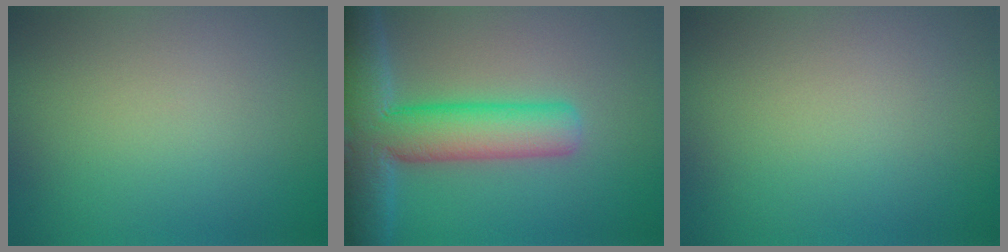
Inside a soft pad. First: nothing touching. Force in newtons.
{"total": 9.3, "press": 9.3, "slide": 0.4}
{"total": 0.0}